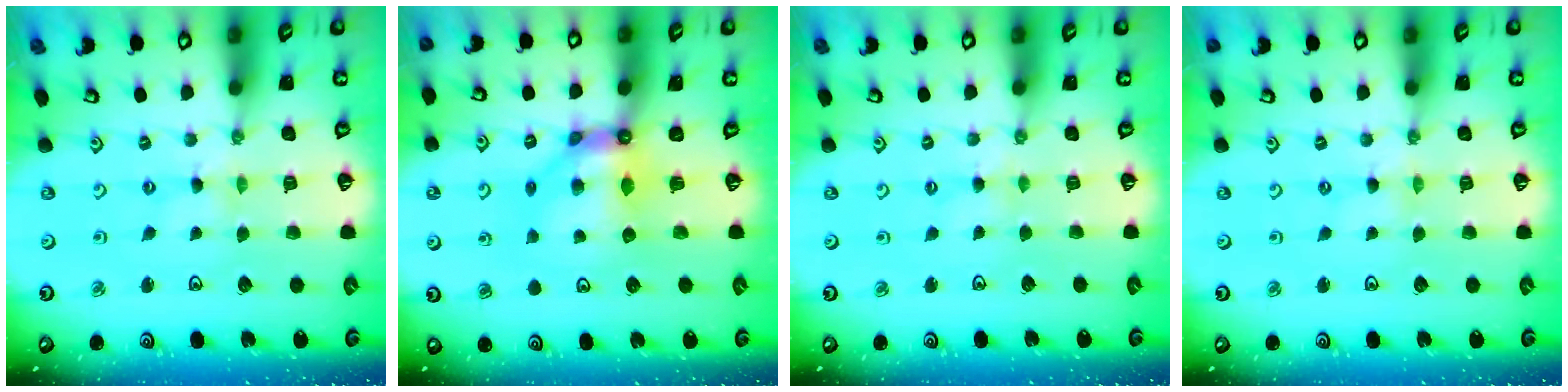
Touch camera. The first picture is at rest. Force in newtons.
{"total": 8.5, "press": 8.4, "slide": 1.0}
{"total": 2.6, "press": 2.6, "slide": 0.4}
{"total": 0.0}